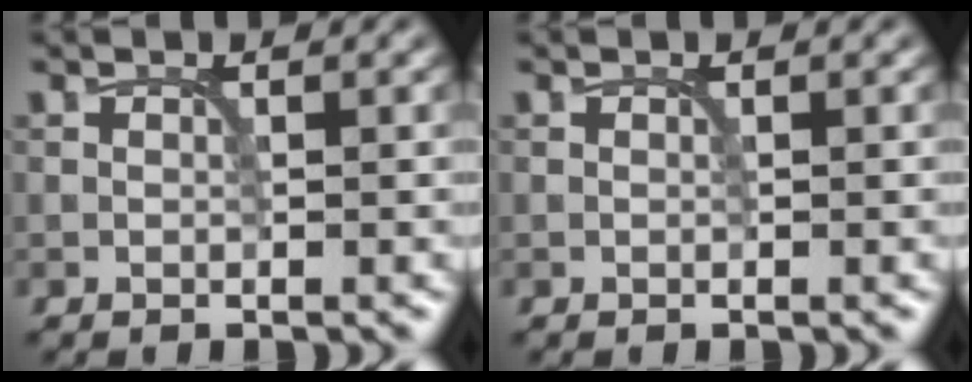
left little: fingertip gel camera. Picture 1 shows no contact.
{"total": 0.0}